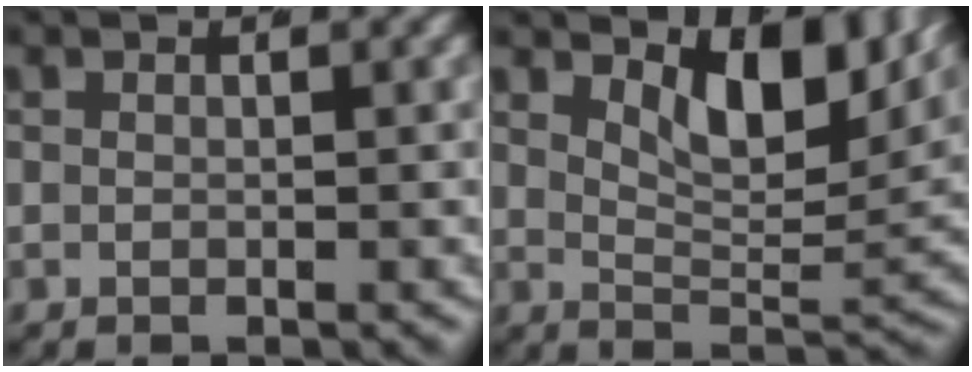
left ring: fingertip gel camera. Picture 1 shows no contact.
{"total": 7.3, "force": [4.2, 2.5, 5.4], "torque": [-0.077, -0.011, 0.067]}